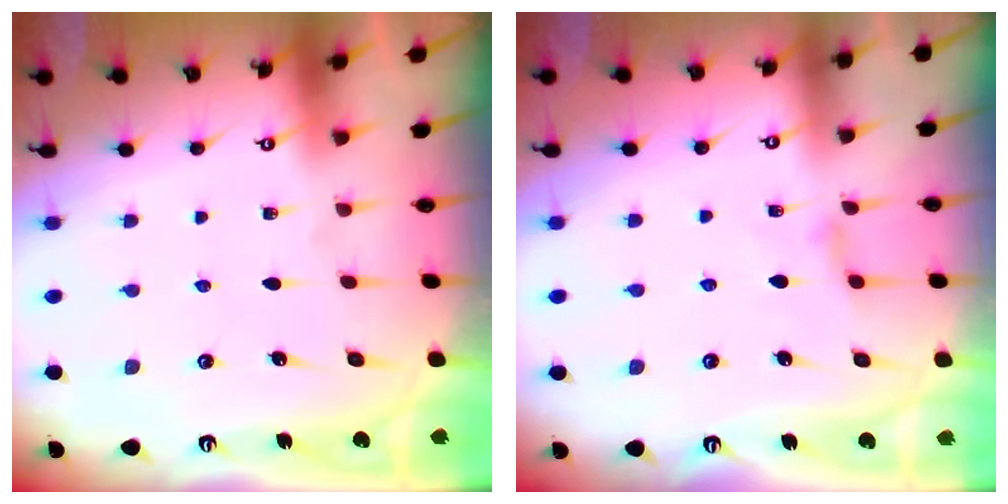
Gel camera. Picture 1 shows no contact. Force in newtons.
{"total": 2.3, "press": 2.2, "slide": 0.5}